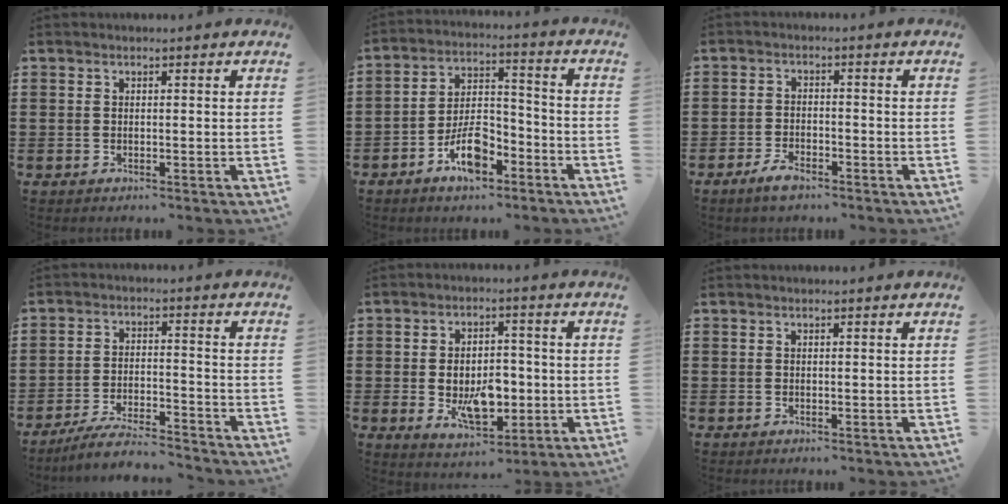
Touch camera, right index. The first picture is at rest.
{"total": 8.3, "force": [-5.0, 3.7, 5.5], "torque": [-0.111, 0.011, -0.092]}
{"total": 2.8, "force": [-2.1, 1.1, 1.5], "torque": [-0.034, 0.006, -0.044]}
{"total": 6.0, "force": [-5.6, 0.2, 2.0], "torque": [-0.045, -0.005, -0.109]}
{"total": 7.8, "force": [-1.2, 4.6, 6.1], "torque": [-0.105, -0.003, -0.029]}
{"total": 0.0}